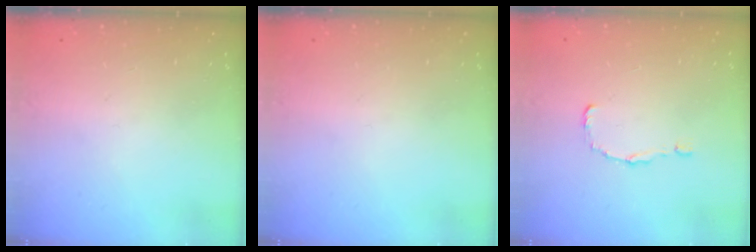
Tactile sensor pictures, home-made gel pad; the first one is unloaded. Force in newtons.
{"total": 0.0}
{"total": 0.9, "press": 0.9, "slide": 0.0}